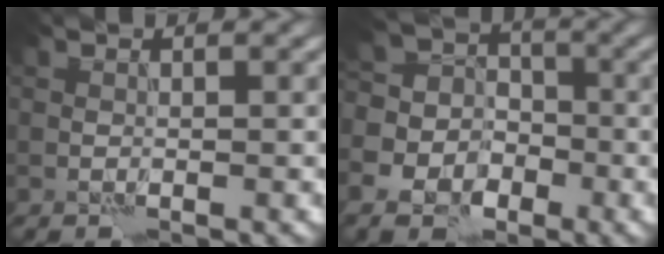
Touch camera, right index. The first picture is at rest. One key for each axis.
{"total": 10.8, "fx": -5.9, "fy": 8.6, "fz": 2.6, "tx": -0.048, "ty": -0.026, "tz": -0.112}